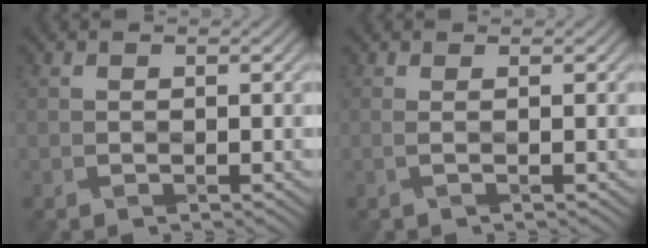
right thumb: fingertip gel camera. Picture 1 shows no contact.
{"total": 0.7, "force": [0.0, 0.0, 0.7], "torque": [-0.016, 0.004, -0.006]}